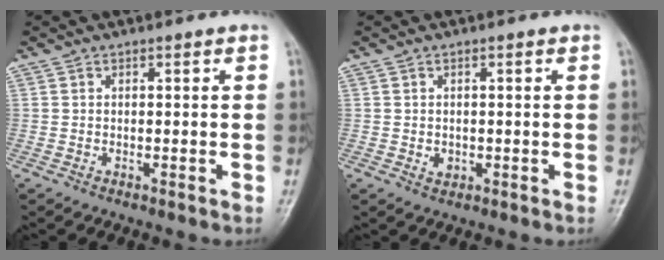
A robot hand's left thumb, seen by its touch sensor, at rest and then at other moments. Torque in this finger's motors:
{"motor_torque": [-0.06, 0.06, 0.05, 0.03, 0.00]}